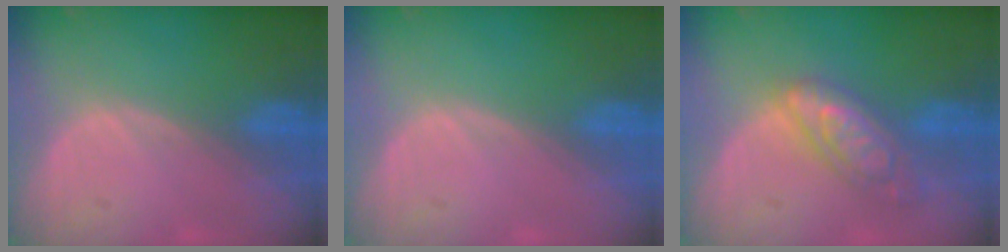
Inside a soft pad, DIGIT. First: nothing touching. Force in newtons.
{"total": 0.0}
{"total": 6.7, "press": 6.7, "slide": 0.4}